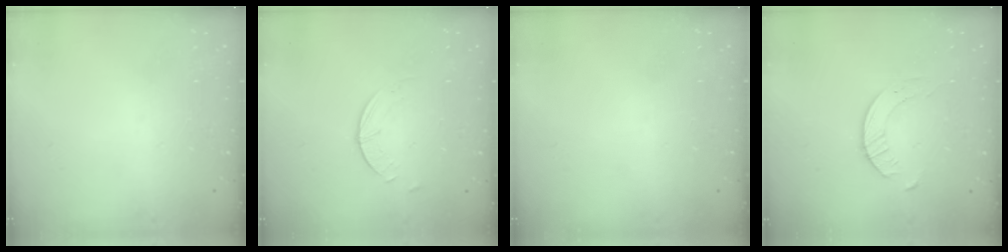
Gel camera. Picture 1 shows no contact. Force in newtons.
{"total": 0.9, "press": 0.9, "slide": 0.1}
{"total": 0.0}
{"total": 4.6, "press": 4.5, "slide": 0.6}